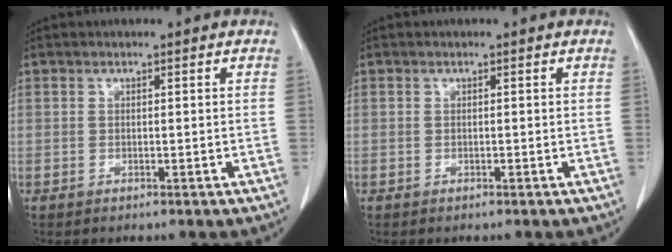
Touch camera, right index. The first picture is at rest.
{"total": 0.0}